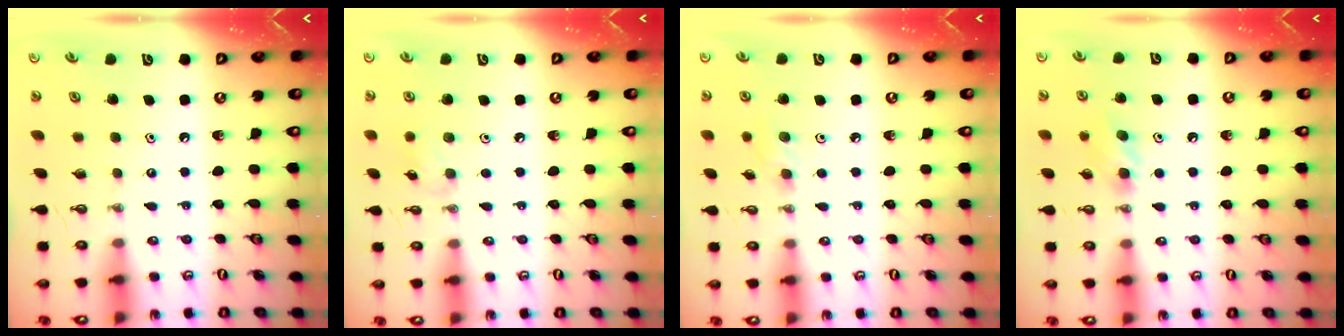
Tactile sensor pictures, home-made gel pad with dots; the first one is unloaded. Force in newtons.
{"total": 5.8, "press": 5.6, "slide": 1.4}
{"total": 8.3, "press": 7.1, "slide": 4.2}
{"total": 7.5, "press": 6.6, "slide": 3.5}